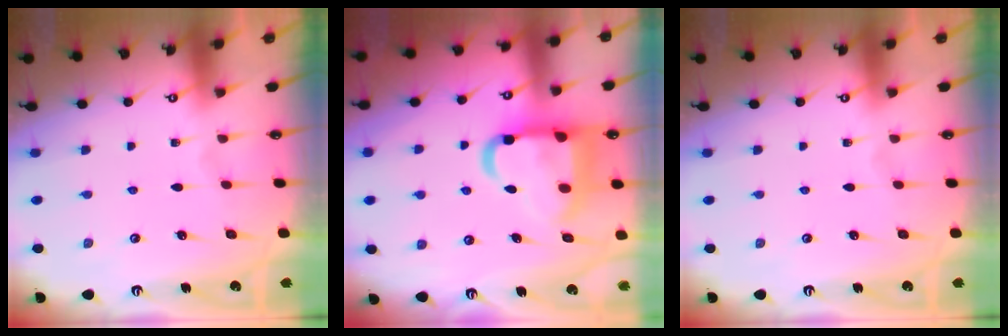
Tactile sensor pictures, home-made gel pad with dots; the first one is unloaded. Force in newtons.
{"total": 16.7, "press": 16.6, "slide": 2.0}
{"total": 0.0}